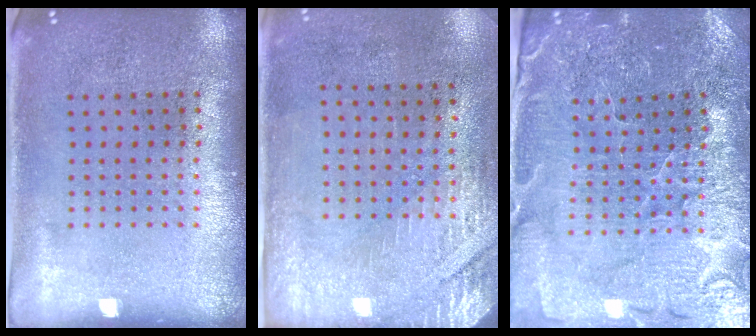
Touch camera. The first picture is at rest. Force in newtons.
{"total": 2.9, "press": 2.5, "slide": 1.5}
{"total": 3.3, "press": 3.3, "slide": 0.3}